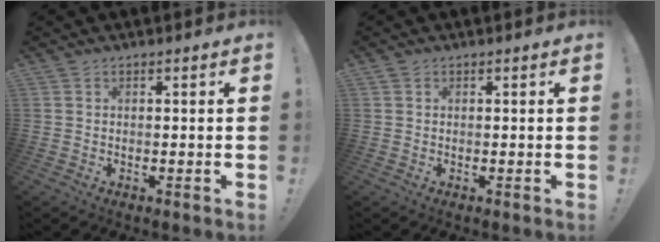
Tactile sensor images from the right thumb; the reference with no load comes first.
{"total": 0.5, "force": [0.3, 0.4, 0.0], "torque": [0.006, -0.001, 0.005]}